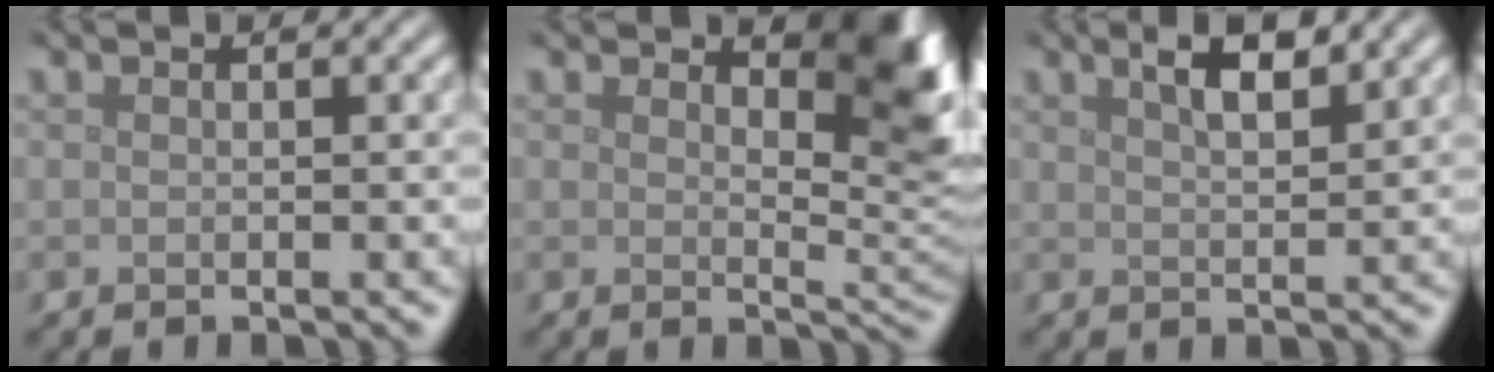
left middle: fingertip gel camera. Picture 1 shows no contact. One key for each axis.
{"total": 5.1, "fx": 2.9, "fy": 2.1, "fz": 3.7, "tx": -0.045, "ty": -0.009, "tz": 0.037}
{"total": 3.4, "fx": 2.1, "fy": 1.0, "fz": 2.5, "tx": -0.042, "ty": 0.004, "tz": 0.038}